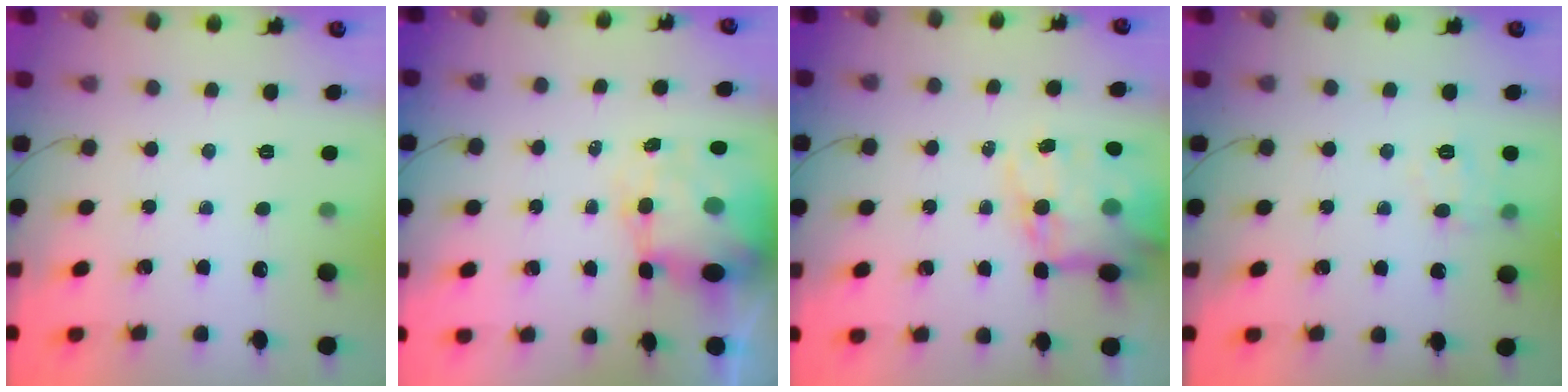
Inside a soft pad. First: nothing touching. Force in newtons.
{"total": 8.5, "press": 8.2, "slide": 2.4}
{"total": 18.1, "press": 17.6, "slide": 4.2}
{"total": 8.5, "press": 8.5, "slide": 1.0}